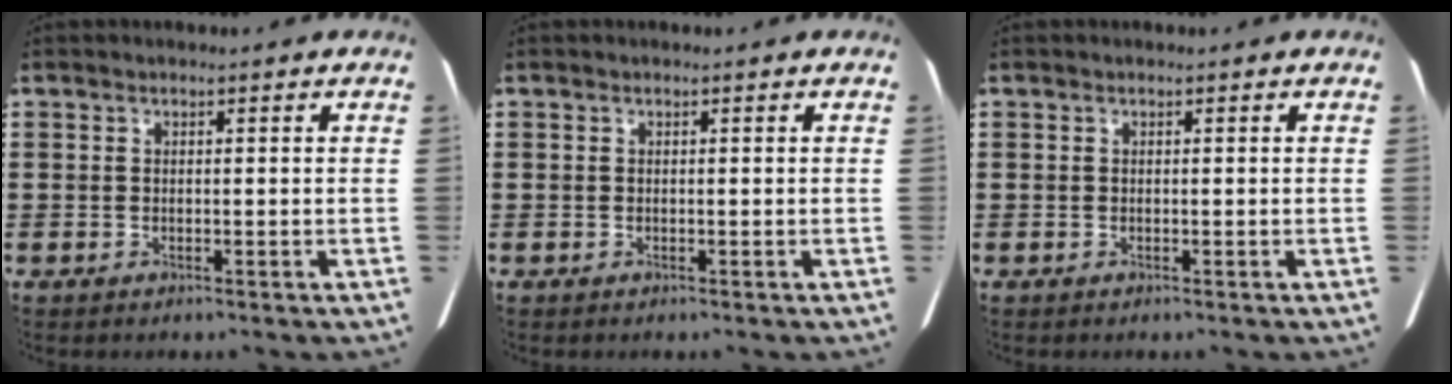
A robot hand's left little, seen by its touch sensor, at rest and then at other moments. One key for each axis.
{"total": 0.0}
{"total": 0.0}